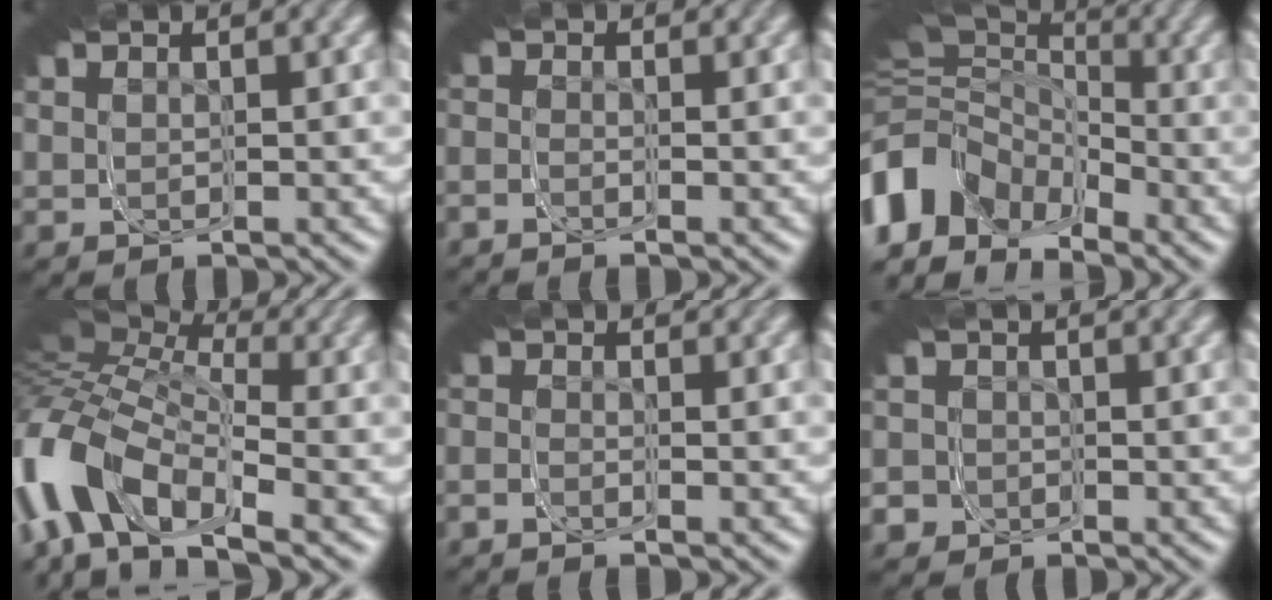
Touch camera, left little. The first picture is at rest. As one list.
[{"total": 0.6, "force": [-0.4, -0.1, 0.4], "torque": [0.022, 0.002, -0.009]}, {"total": 8.2, "force": [-5.0, 4.7, 4.5], "torque": [-0.054, -0.001, -0.085]}, {"total": 6.9, "force": [-4.2, 3.4, 4.3], "torque": [-0.060, 0.001, -0.079]}, {"total": 0.8, "force": [-0.5, 0.2, 0.6], "torque": [0.020, 0.001, -0.010]}, {"total": 5.2, "force": [-1.1, 4.6, 2.1], "torque": [-0.036, -0.022, -0.018]}]